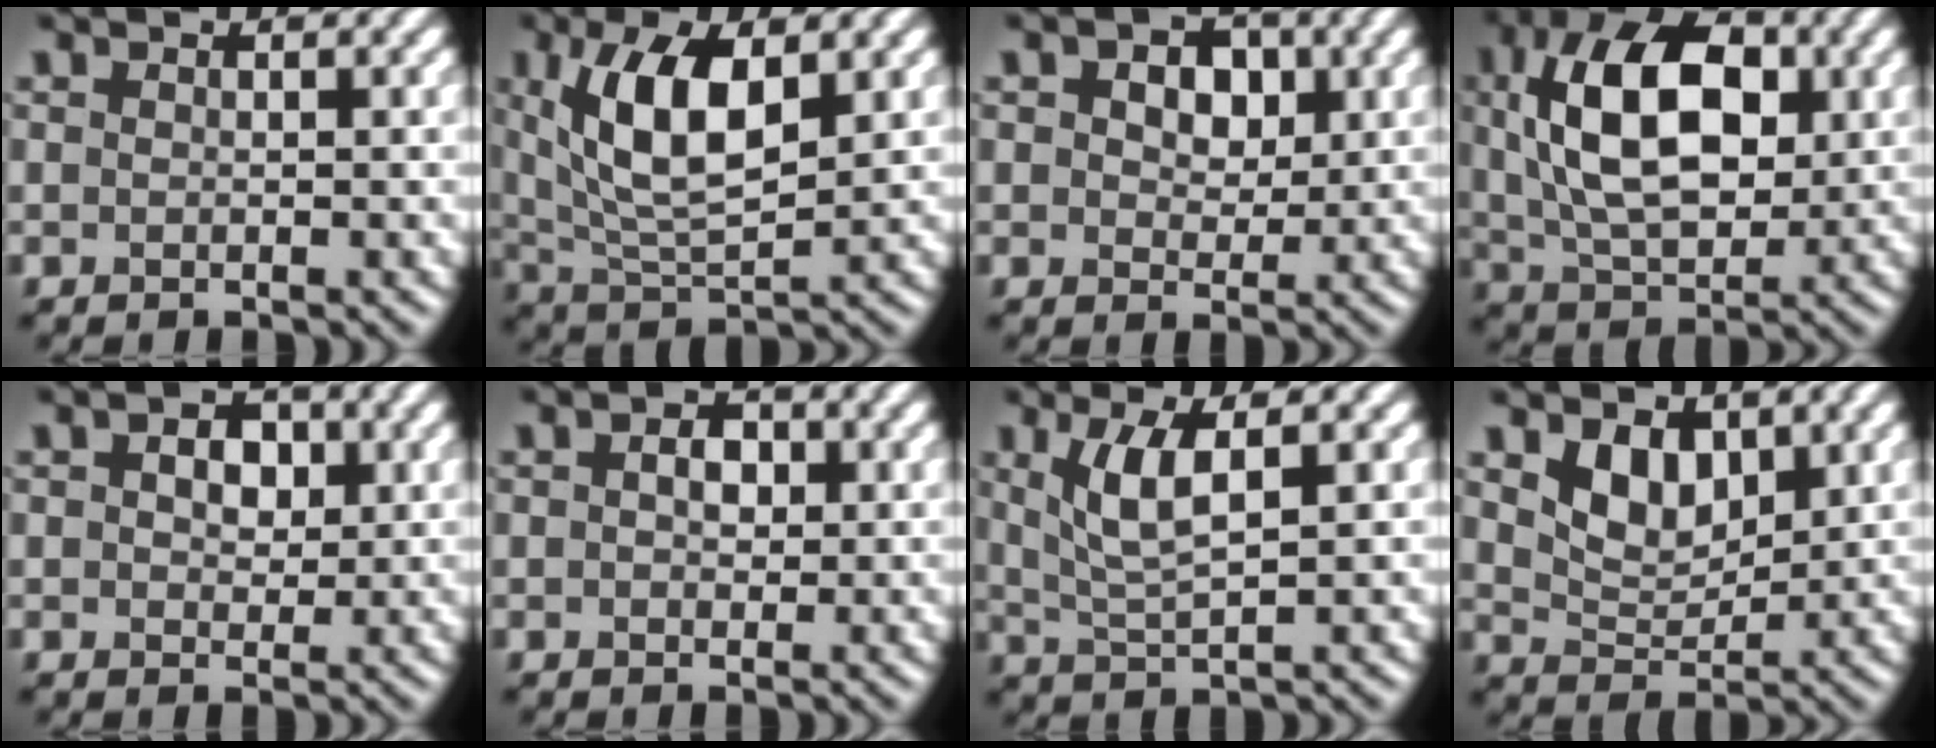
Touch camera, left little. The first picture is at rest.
{"total": 7.6, "force": [2.2, 3.2, 6.5], "torque": [-0.128, 0.001, 0.045]}
{"total": 4.9, "force": [1.6, 3.3, 3.3], "torque": [-0.046, 0.013, 0.004]}
{"total": 11.3, "force": [2.0, 6.7, 8.9], "torque": [-0.166, 0.015, 0.030]}
{"total": 3.2, "force": [0.8, 2.2, 2.2], "torque": [-0.030, 0.004, 0.005]}
{"total": 2.2, "force": [0.4, 1.5, 1.5], "torque": [-0.024, 0.001, 0.002]}
{"total": 4.1, "force": [1.4, 1.2, 3.7], "torque": [-0.081, -0.003, 0.030]}
{"total": 3.4, "force": [1.7, 2.2, 2.0], "torque": [-0.046, -0.010, 0.033]}